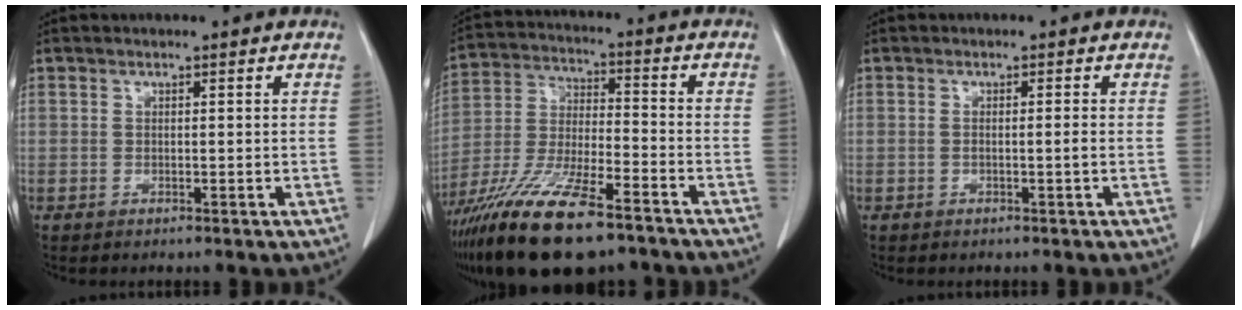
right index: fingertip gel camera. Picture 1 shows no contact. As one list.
[{"total": 19.3, "force": [-13.6, 4.1, 13.1], "torque": [-0.265, -0.037, -0.245]}, {"total": 1.0, "force": [-0.3, -0.2, 0.9], "torque": [-0.020, 0.001, -0.001]}]